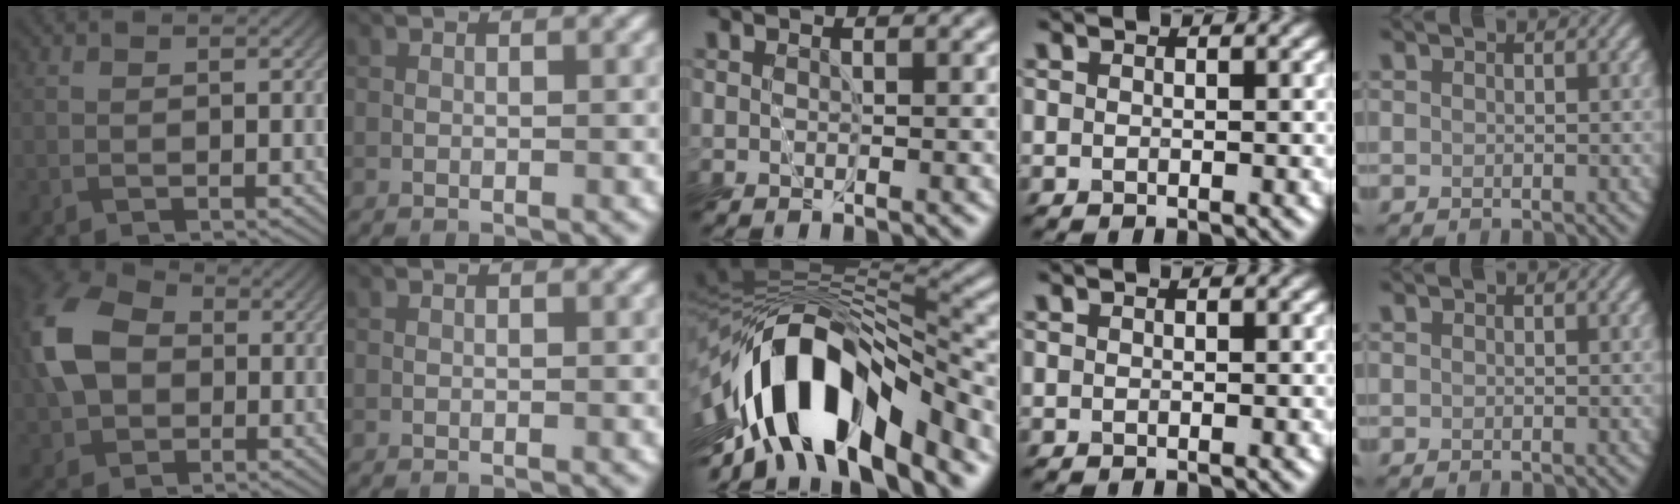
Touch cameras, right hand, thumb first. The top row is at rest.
{"thumb": {"total": 11.7, "force": [0.4, 8.5, 8.0], "torque": [-0.209, 0.015, -0.007]}, "middle": {"total": 12.8, "force": [-6.7, 5.4, 9.5], "torque": [-0.153, 0.004, -0.115]}}